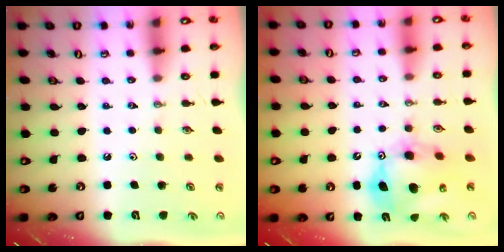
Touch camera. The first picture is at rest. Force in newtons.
{"total": 13.9, "press": 13.8, "slide": 1.6}